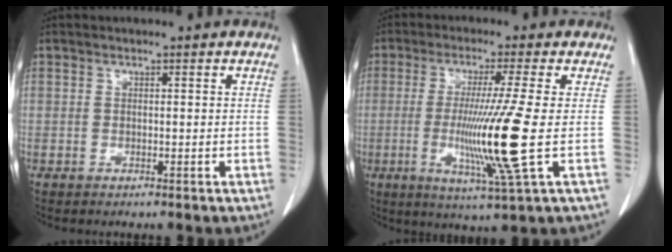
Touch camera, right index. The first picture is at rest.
{"total": 11.8, "force": [-1.6, -2.2, 11.5], "torque": [-0.220, -0.033, -0.026]}